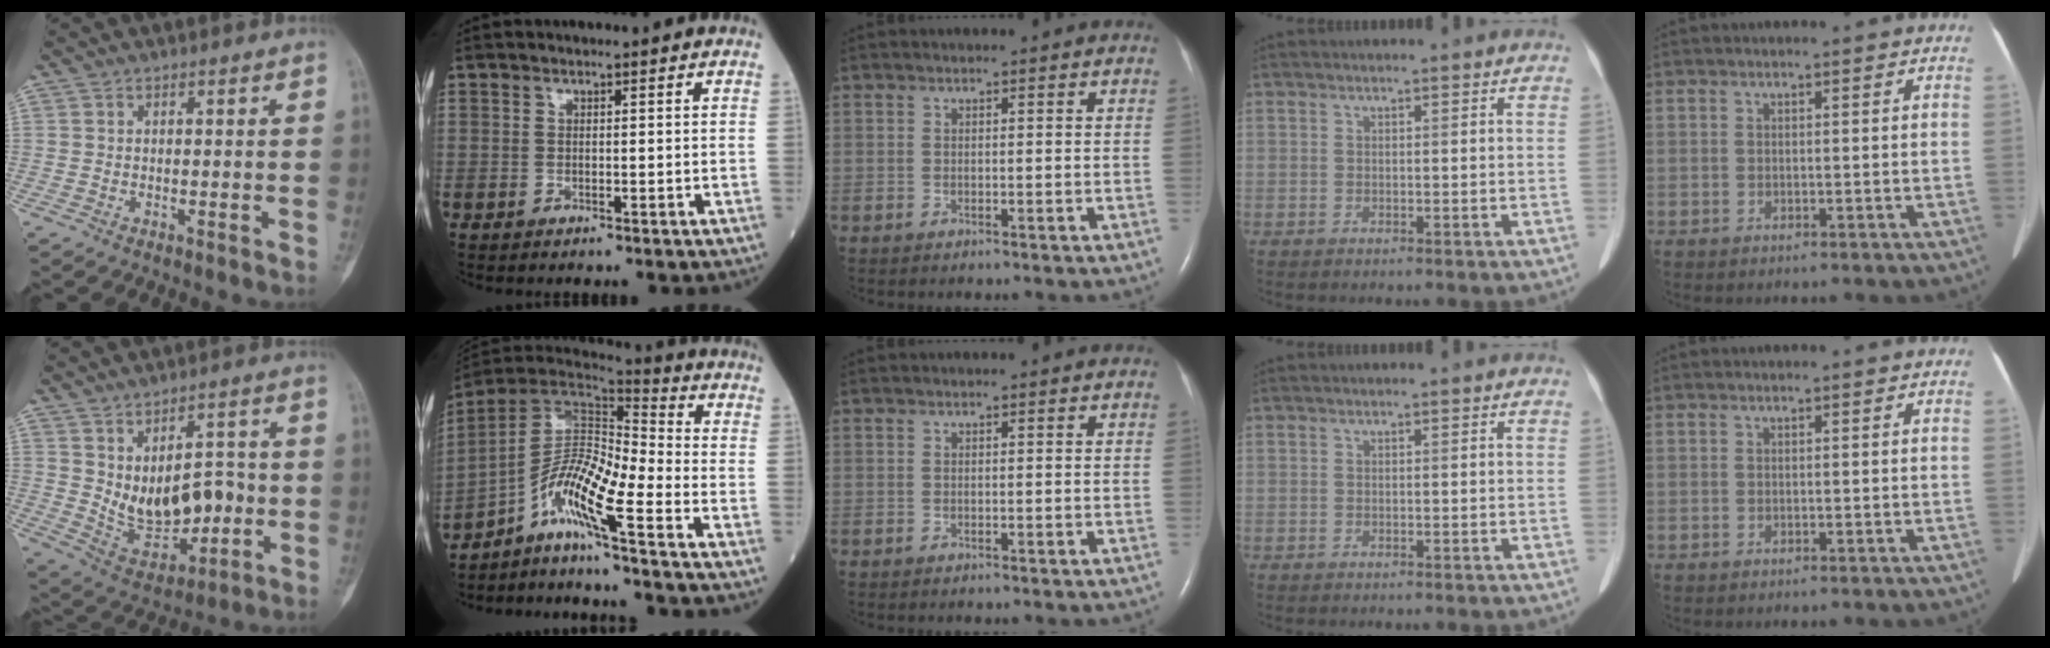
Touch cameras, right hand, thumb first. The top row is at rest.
{"thumb": {"total": 13.7, "force": [-0.2, 8.3, 10.9], "torque": [-0.130, -0.001, 0.024]}, "index": {"total": 10.4, "force": [-5.8, 0.6, 8.6], "torque": [-0.161, 0.012, -0.115]}}